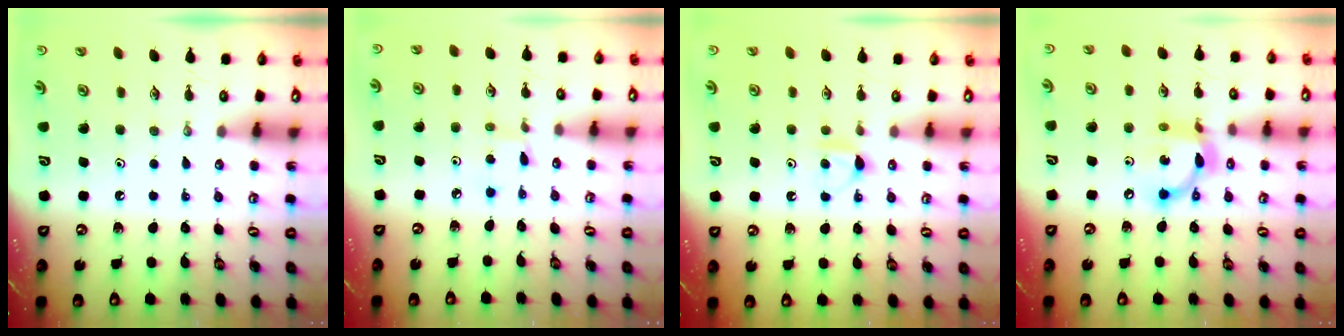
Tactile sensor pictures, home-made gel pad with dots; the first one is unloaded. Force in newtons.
{"total": 2.7, "press": 2.7, "slide": 0.3}
{"total": 5.7, "press": 5.7, "slide": 0.8}
{"total": 12.4, "press": 12.4, "slide": 0.9}